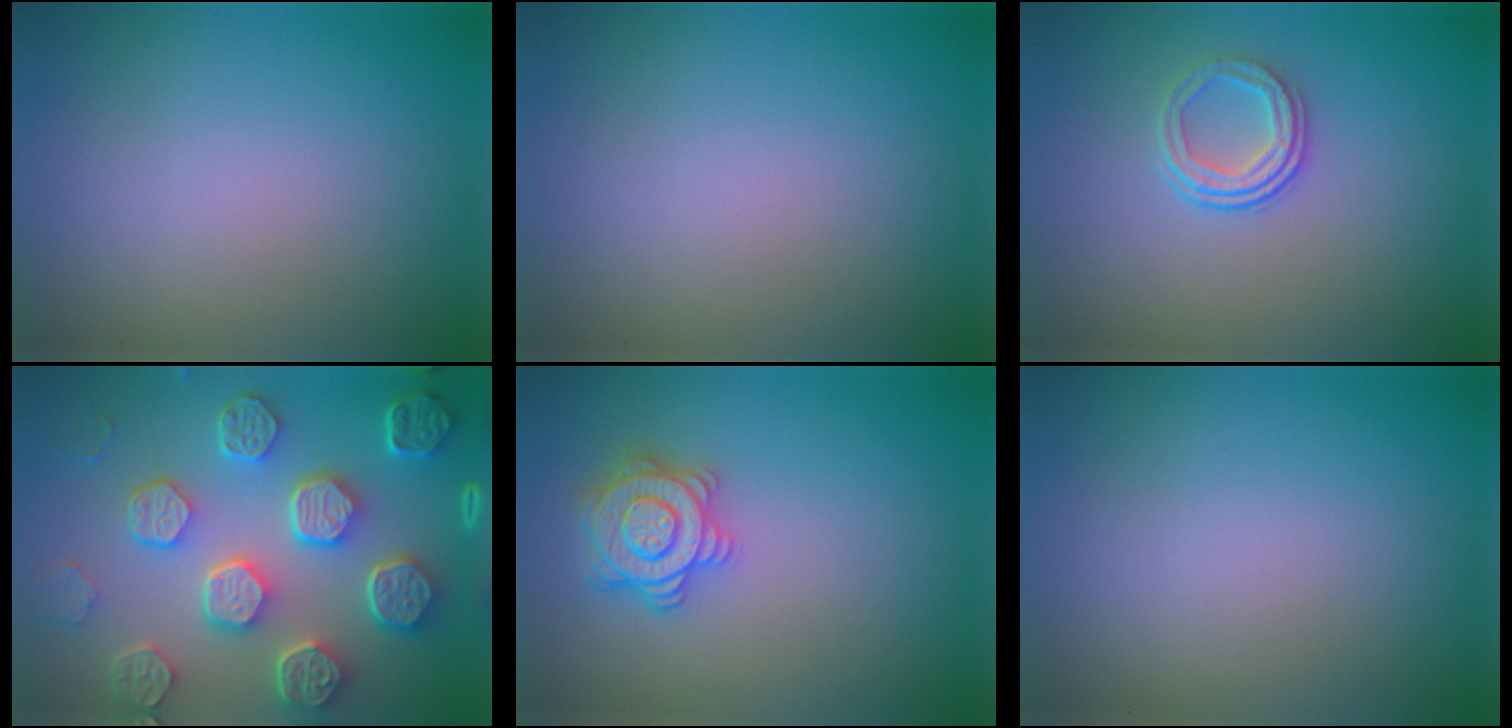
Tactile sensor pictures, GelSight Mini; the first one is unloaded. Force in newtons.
{"total": 0.0}
{"total": 2.4, "press": 1.7, "slide": 1.7}
{"total": 8.8, "press": 6.6, "slide": 5.9}
{"total": 3.6, "press": 3.5, "slide": 1.0}
{"total": 0.0}